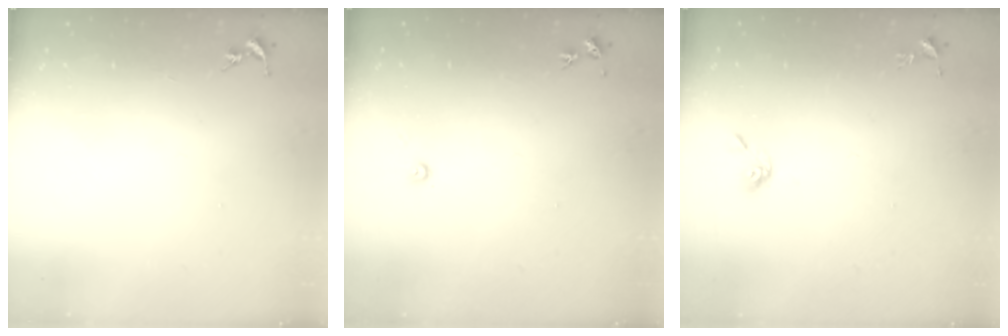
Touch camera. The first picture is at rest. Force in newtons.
{"total": 2.7, "press": 2.7, "slide": 0.2}
{"total": 5.2, "press": 5.1, "slide": 0.6}